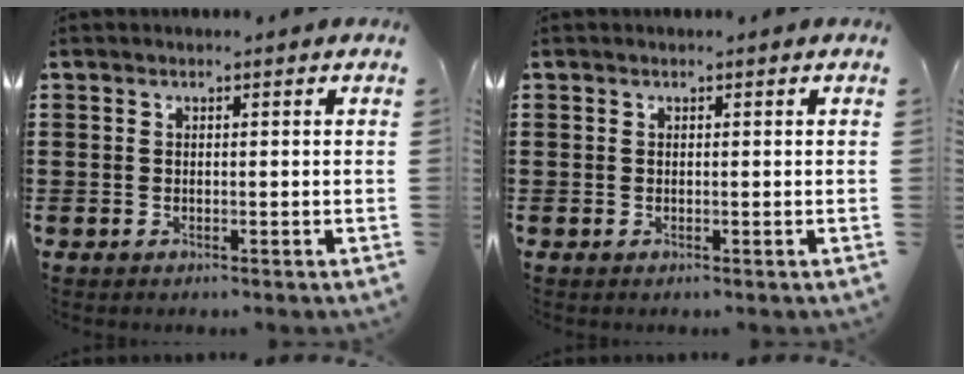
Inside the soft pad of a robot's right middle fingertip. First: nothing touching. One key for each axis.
{"total": 0.0}